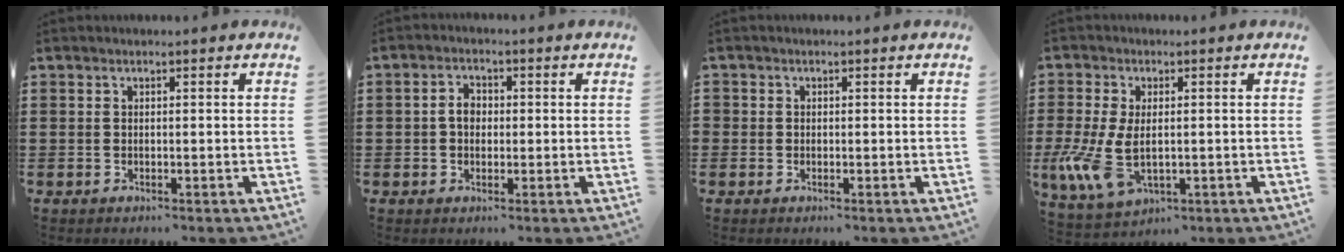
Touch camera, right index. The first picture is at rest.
{"total": 2.8, "force": [-0.1, 2.0, 2.0], "torque": [-0.041, 0.009, -0.003]}
{"total": 0.8, "force": [-0.1, 0.8, 0.1], "torque": [-0.004, 0.004, -0.002]}
{"total": 7.9, "force": [-1.3, 4.4, 6.4], "torque": [-0.162, -0.011, -0.026]}